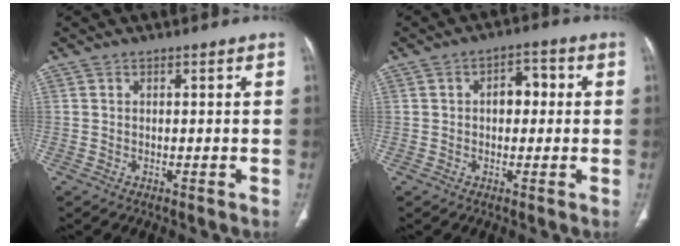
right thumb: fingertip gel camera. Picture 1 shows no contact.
{"total": 5.0, "force": [0.4, 3.4, 3.7], "torque": [-0.038, 0.017, 0.000]}